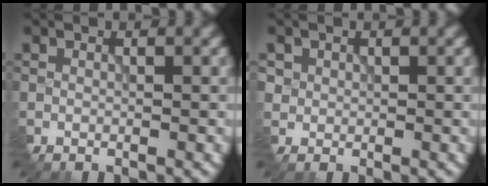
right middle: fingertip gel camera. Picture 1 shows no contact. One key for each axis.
{"total": 1.2, "fx": 0.3, "fy": 1.1, "fz": -0.1, "tx": -0.003, "ty": -0.006, "tz": 0.008}